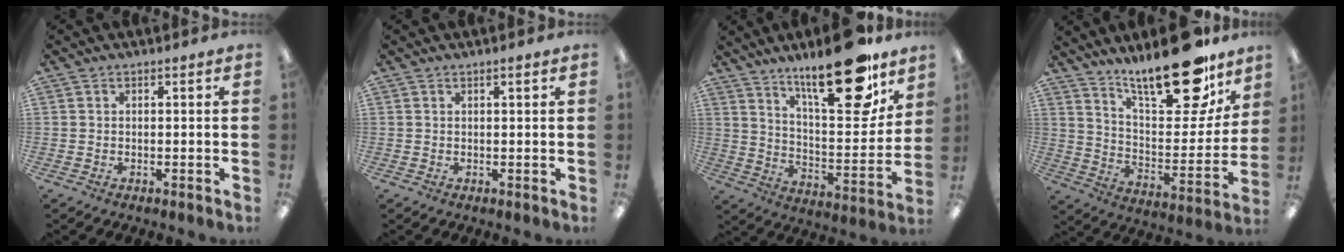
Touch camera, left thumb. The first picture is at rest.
{"total": 0.7, "force": [0.5, 0.0, 0.5], "torque": [-0.012, 0.000, 0.009]}
{"total": 23.2, "force": [16.9, 6.8, 14.5], "torque": [-0.200, -0.117, 0.271]}
{"total": 23.9, "force": [17.9, 7.8, 13.7], "torque": [-0.199, -0.117, 0.296]}